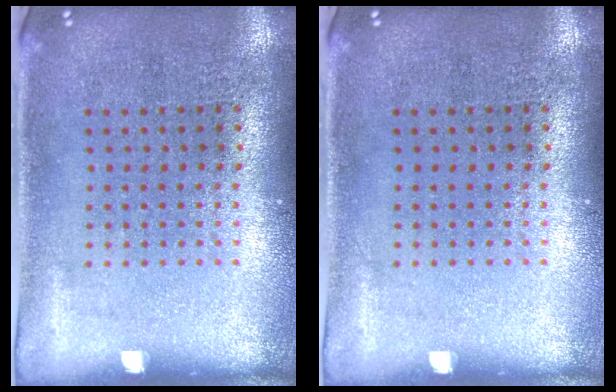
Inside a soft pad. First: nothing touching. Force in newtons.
{"total": 0.0}